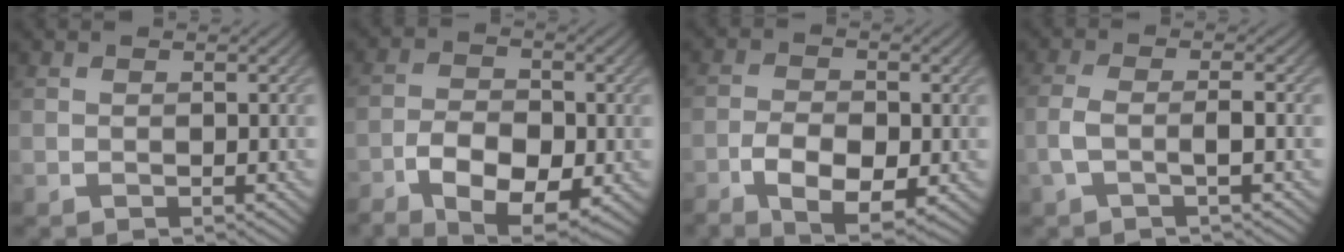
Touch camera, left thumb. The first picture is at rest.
{"total": 8.9, "force": [-4.0, 4.9, 6.2], "torque": [-0.112, -0.008, -0.070]}
{"total": 6.6, "force": [-2.6, 3.5, 5.0], "torque": [-0.093, -0.009, -0.050]}
{"total": 3.2, "force": [-1.0, 0.7, 3.0], "torque": [-0.066, 0.005, -0.028]}